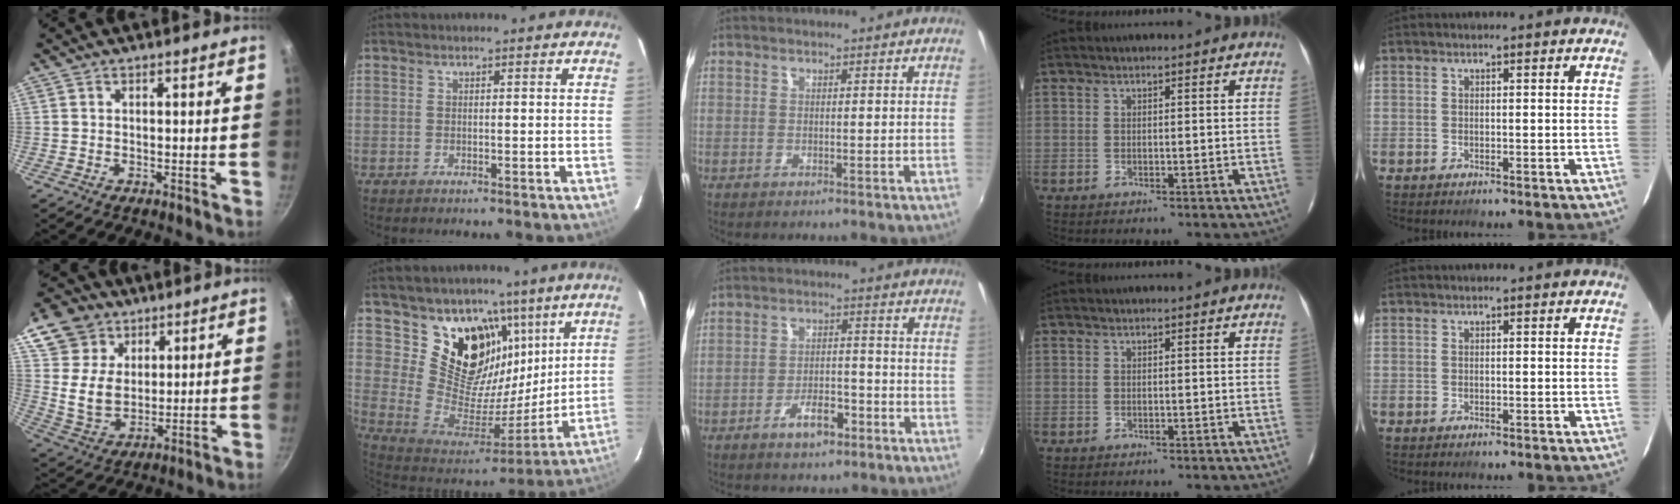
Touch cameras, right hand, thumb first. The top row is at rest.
{"thumb": {"total": 13.6, "force": [6.8, 10.3, 5.6], "torque": [-0.079, -0.023, 0.131]}, "index": {"total": 18.8, "force": [10.7, 13.5, 7.7], "torque": [-0.157, -0.013, 0.208]}, "middle": {"total": 5.7, "force": [-3.6, 2.5, 3.5], "torque": [-0.068, 0.006, -0.052]}}